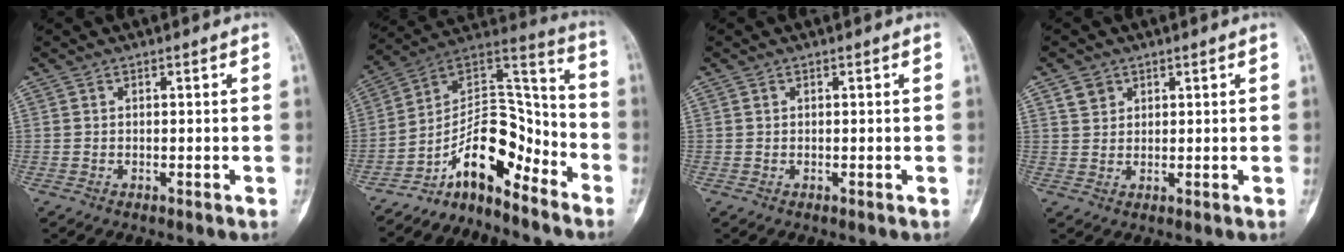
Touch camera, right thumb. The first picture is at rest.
{"total": 14.6, "force": [-9.9, 6.7, 8.4], "torque": [-0.099, 0.120, -0.178]}
{"total": 0.0}
{"total": 2.8, "force": [1.7, 2.1, 0.7], "torque": [-0.001, -0.007, 0.031]}